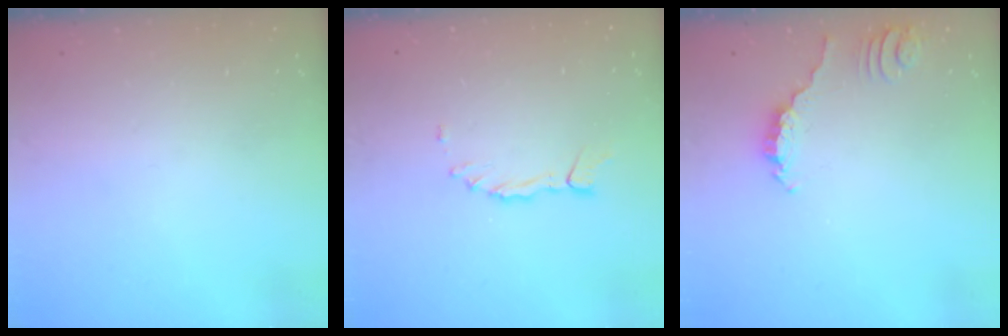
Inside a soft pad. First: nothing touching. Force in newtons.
{"total": 1.5, "press": 1.5, "slide": 0.2}
{"total": 2.3, "press": 2.3, "slide": 0.2}